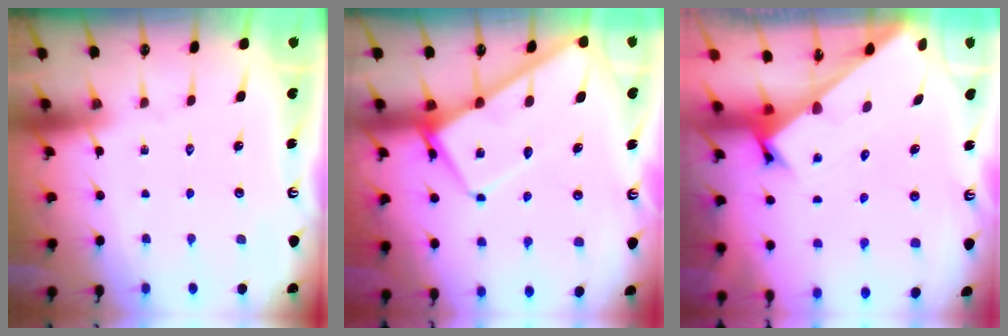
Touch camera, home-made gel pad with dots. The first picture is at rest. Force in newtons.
{"total": 9.0, "press": 9.0, "slide": 1.1}
{"total": 2.3, "press": 2.3, "slide": 0.2}